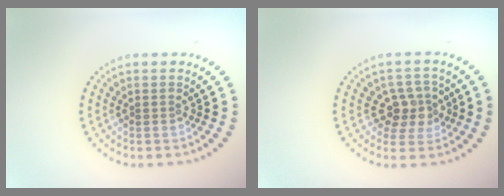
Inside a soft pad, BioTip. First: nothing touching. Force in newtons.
{"total": 3.1, "press": 2.8, "slide": 1.3}